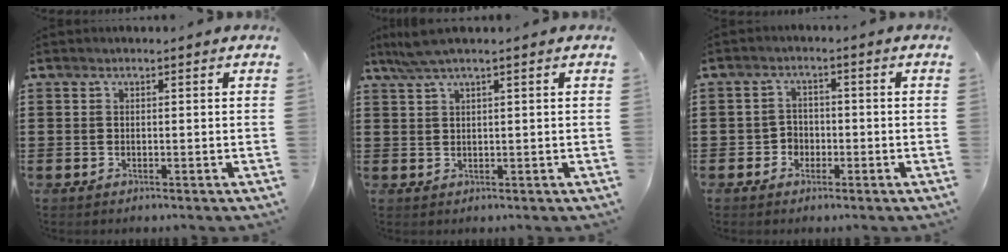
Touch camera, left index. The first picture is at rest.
{"total": 2.5, "force": [1.5, 0.0, 2.1], "torque": [-0.042, 0.000, 0.026]}
{"total": 2.5, "force": [-1.4, 2.1, 0.4], "torque": [-0.018, 0.006, -0.032]}